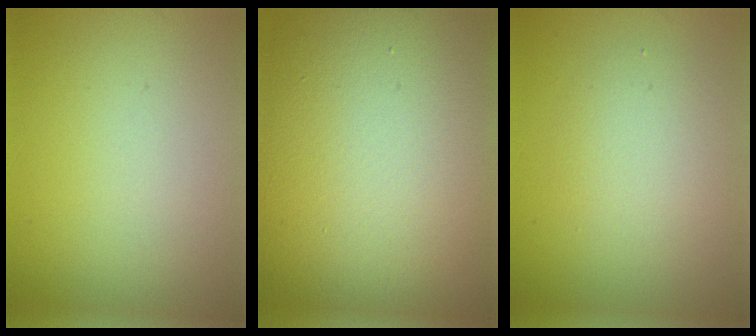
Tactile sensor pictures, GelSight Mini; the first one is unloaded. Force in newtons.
{"total": 20.7, "press": 20.7, "slide": 0.9}
{"total": 2.9, "press": 2.9, "slide": 0.4}